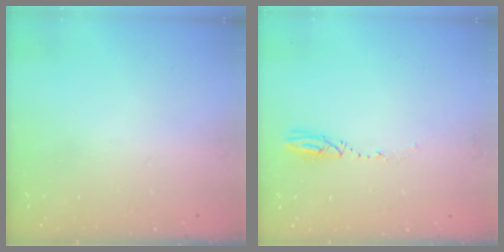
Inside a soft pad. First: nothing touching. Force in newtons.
{"total": 3.2, "press": 3.2, "slide": 0.4}